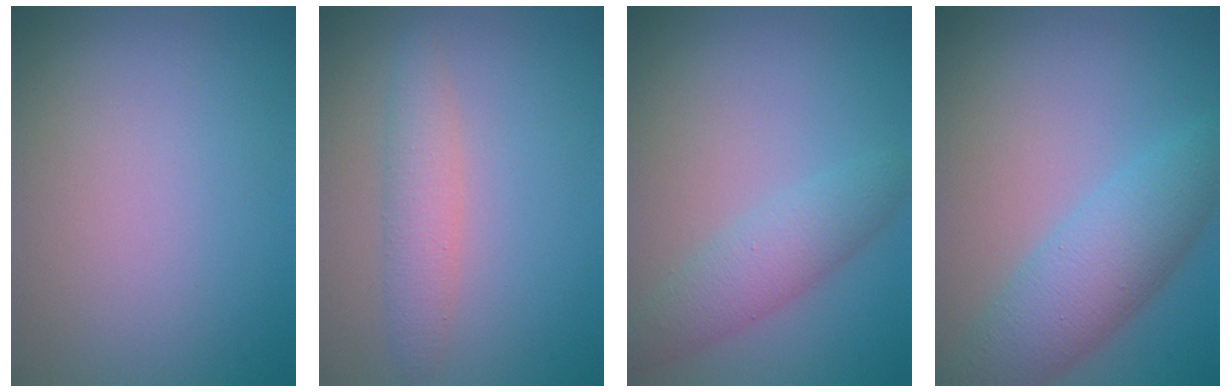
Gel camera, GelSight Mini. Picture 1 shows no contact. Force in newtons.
{"total": 2.4, "press": 2.4, "slide": 0.1}
{"total": 3.3, "press": 3.3, "slide": 0.1}
{"total": 5.8, "press": 5.8, "slide": 0.1}